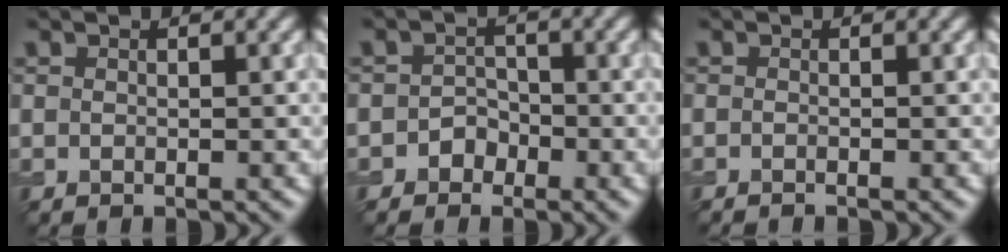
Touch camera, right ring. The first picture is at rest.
{"total": 1.8, "force": [-1.0, 1.4, 0.4], "torque": [0.003, 0.008, -0.021]}
{"total": 0.9, "force": [-0.7, 0.2, 0.5], "torque": [-0.002, -0.006, -0.015]}